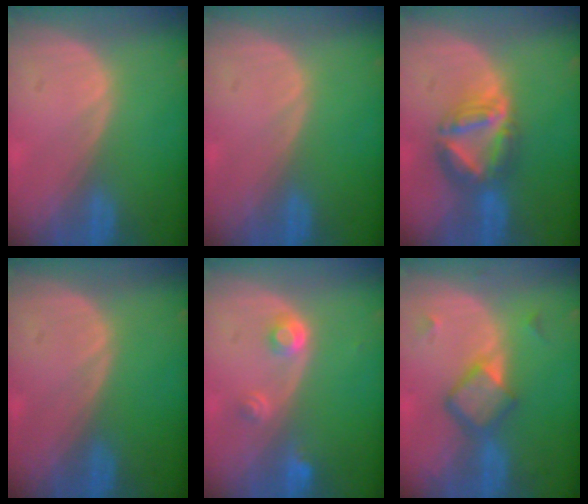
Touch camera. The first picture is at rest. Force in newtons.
{"total": 0.0}
{"total": 7.5, "press": 6.6, "slide": 3.5}
{"total": 0.0}
{"total": 2.9, "press": 2.7, "slide": 1.0}
{"total": 5.8, "press": 5.1, "slide": 2.7}